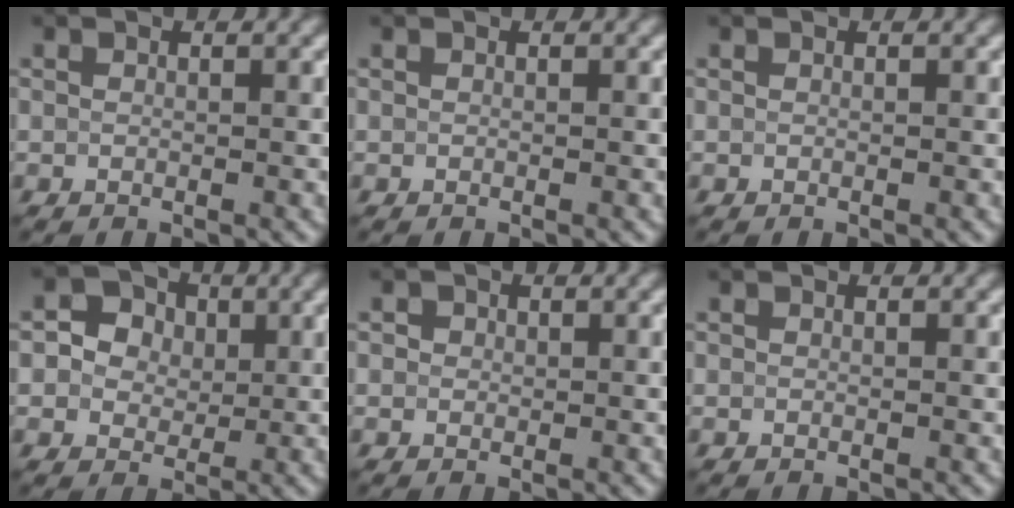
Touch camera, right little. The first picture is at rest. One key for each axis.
{"total": 0.0}
{"total": 0.0}
{"total": 3.3, "fx": 0.4, "fy": 3.0, "fz": 1.3, "tx": -0.017, "ty": 0.004, "tz": -0.003}
{"total": 0.9, "fx": 0.2, "fy": 0.8, "fz": 0.3, "tx": 0.000, "ty": -0.001, "tz": -0.001}
{"total": 0.0}